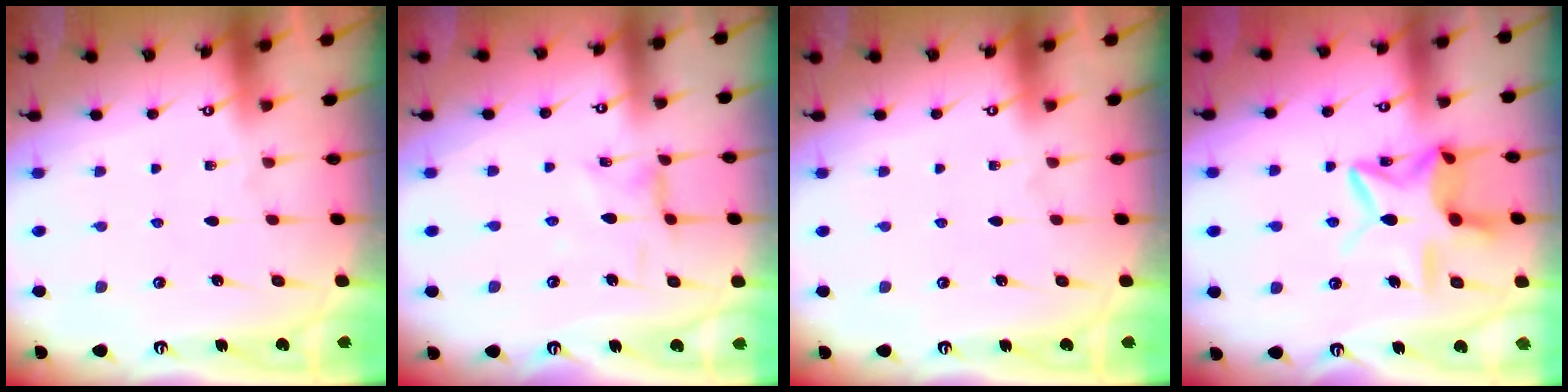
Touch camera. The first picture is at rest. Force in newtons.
{"total": 1.3, "press": 1.2, "slide": 0.4}
{"total": 0.0}
{"total": 12.4, "press": 12.4, "slide": 1.0}